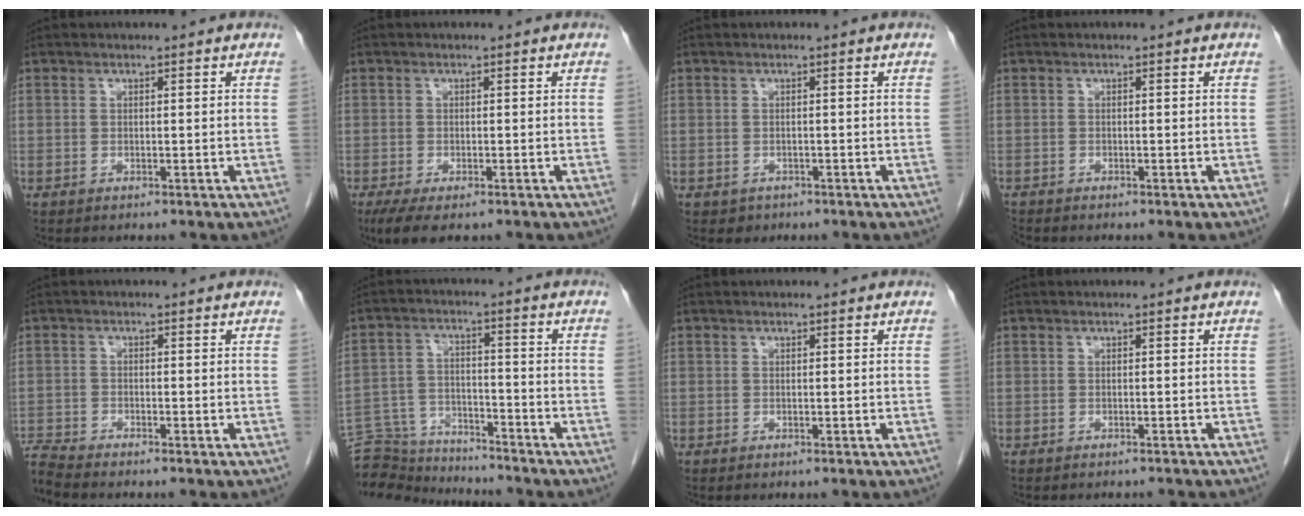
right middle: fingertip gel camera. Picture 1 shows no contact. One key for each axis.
{"total": 4.5, "fx": -3.0, "fy": 1.5, "fz": 3.0, "tx": -0.055, "ty": -0.011, "tz": -0.047}
{"total": 1.2, "fx": -0.7, "fy": 0.9, "fz": 0.0, "tx": -0.005, "ty": 0.003, "tz": -0.006}
{"total": 0.8, "fx": -0.8, "fy": 0.0, "fz": -0.1, "tx": -0.004, "ty": -0.004, "tz": -0.017}
{"total": 3.7, "fx": -3.6, "fy": -1.0, "fz": 0.4, "tx": -0.017, "ty": -0.014, "tz": -0.070}
{"total": 12.6, "fx": -12.3, "fy": 2.1, "fz": 1.5, "tx": -0.028, "ty": 0.023, "tz": -0.205}
{"total": 0.0}
{"total": 2.7, "fx": -2.6, "fy": 0.4, "fz": 0.6, "tx": -0.008, "ty": -0.004, "tz": -0.032}